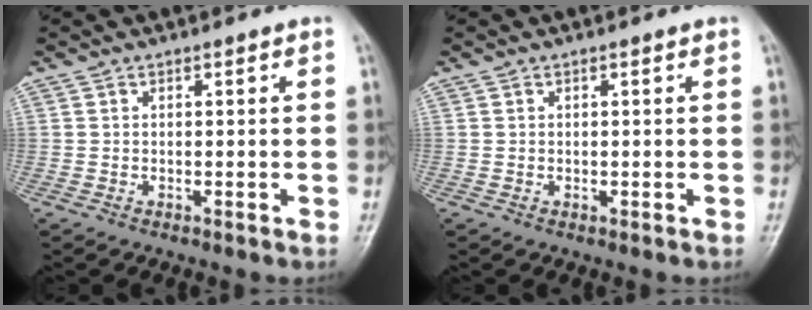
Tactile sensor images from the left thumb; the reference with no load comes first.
{"total": 0.5, "force": [0.1, 0.3, 0.4], "torque": [-0.005, -0.001, 0.003]}